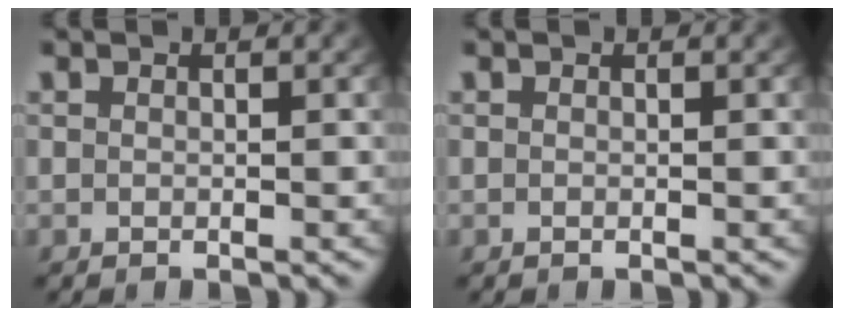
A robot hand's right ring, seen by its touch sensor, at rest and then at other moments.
{"total": 0.0}